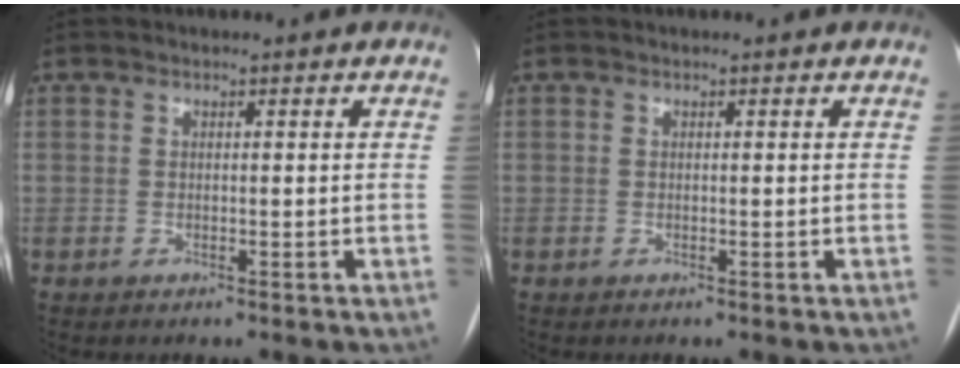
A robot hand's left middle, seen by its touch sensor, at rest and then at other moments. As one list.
[{"total": 0.0}]